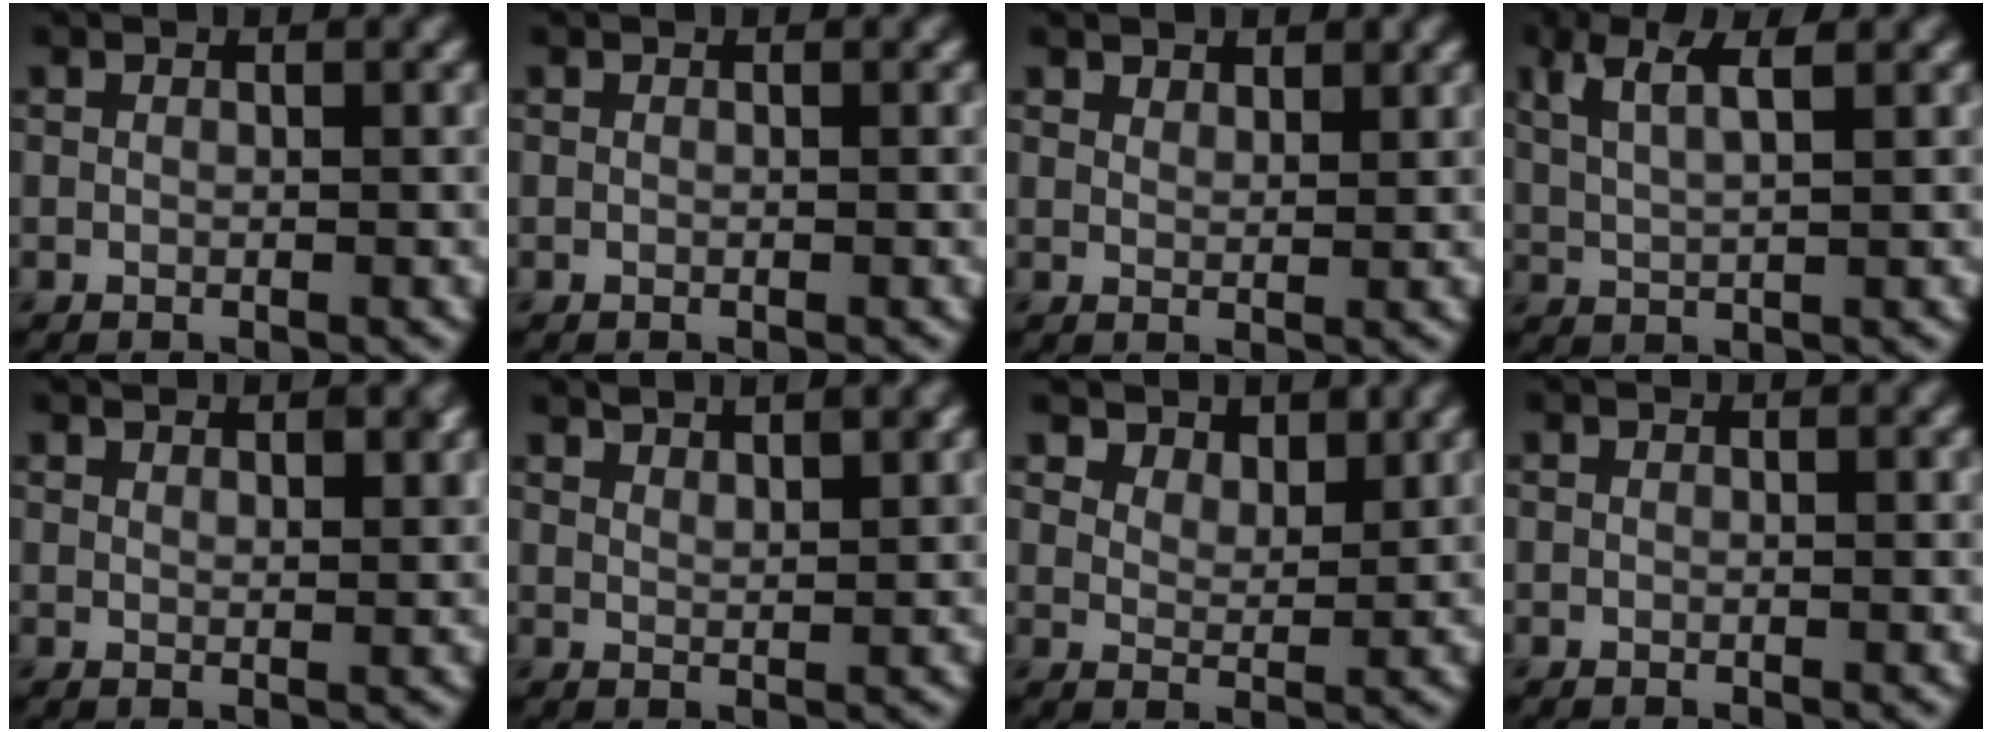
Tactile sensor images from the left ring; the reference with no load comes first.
{"total": 0.0}
{"total": 1.9, "force": [1.7, 0.8, 0.5], "torque": [-0.009, -0.009, 0.033]}
{"total": 3.9, "force": [2.1, 1.1, 3.1], "torque": [-0.056, 0.007, 0.040]}
{"total": 2.1, "force": [1.7, 0.5, 1.0], "torque": [-0.008, -0.002, 0.029]}
{"total": 2.5, "force": [2.2, 0.5, 1.2], "torque": [-0.004, 0.006, 0.029]}
{"total": 4.6, "force": [3.8, 2.2, 1.4], "torque": [-0.044, -0.023, 0.079]}
{"total": 0.0}